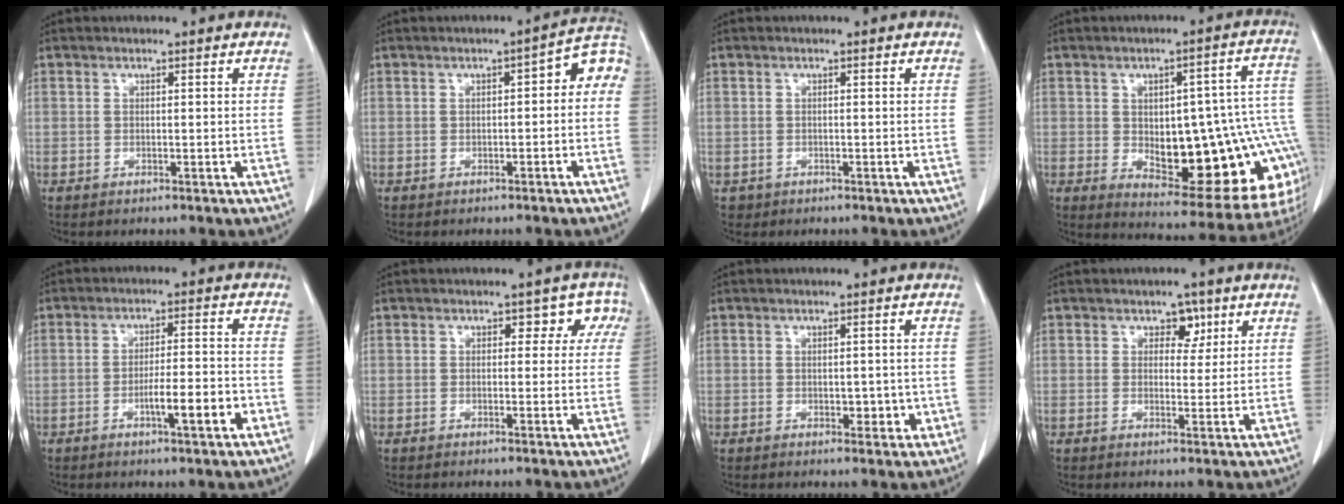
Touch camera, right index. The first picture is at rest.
{"total": 5.5, "force": [-0.5, 2.5, 4.9], "torque": [-0.055, 0.031, -0.010]}
{"total": 1.2, "force": [-0.5, 1.1, 0.0], "torque": [-0.010, 0.002, -0.005]}
{"total": 23.4, "force": [-3.1, 8.4, 21.7], "torque": [-0.200, 0.031, -0.013]}
{"total": 7.1, "force": [-2.9, 0.6, 6.5], "torque": [-0.099, 0.003, -0.044]}
{"total": 3.7, "force": [1.2, 2.7, 2.2], "torque": [0.002, 0.019, 0.005]}
{"total": 2.9, "force": [-0.5, 1.9, 2.1], "torque": [-0.018, 0.004, 0.001]}
{"total": 3.1, "force": [1.6, 2.1, 1.6], "torque": [-0.015, 0.003, 0.022]}